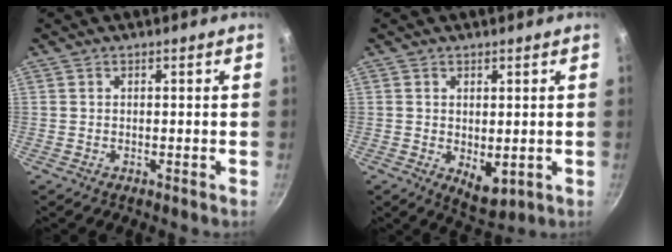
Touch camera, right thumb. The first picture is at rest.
{"total": 5.3, "force": [0.0, 3.1, 4.3], "torque": [-0.052, -0.018, 0.008]}